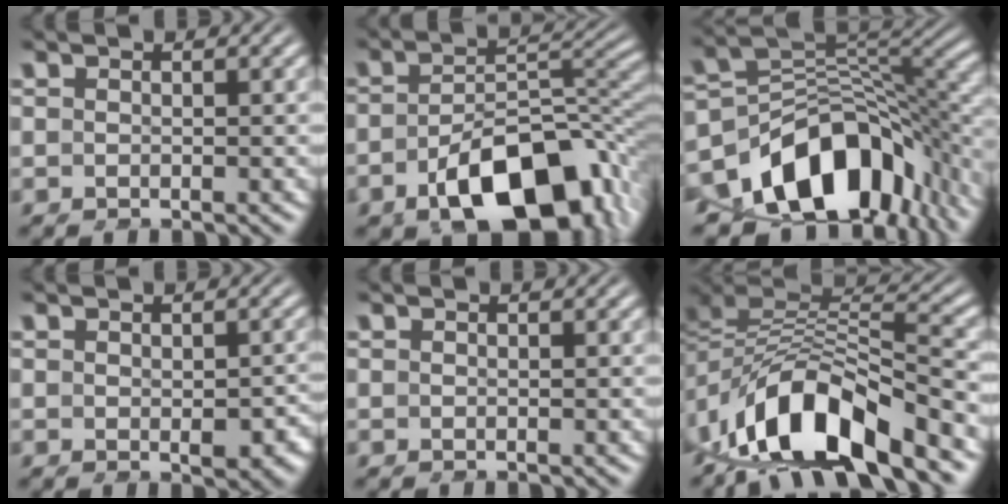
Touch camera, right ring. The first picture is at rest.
{"total": 10.0, "force": [-4.2, 5.2, 7.4], "torque": [-0.087, -0.016, -0.054]}
{"total": 15.3, "force": [-4.3, 10.1, 10.8], "torque": [-0.177, -0.041, -0.048]}
{"total": 2.0, "force": [-0.2, 1.2, 1.6], "torque": [-0.014, -0.004, -0.001]}
{"total": 0.0}
{"total": 10.3, "force": [-2.3, 6.6, 7.5], "torque": [-0.132, -0.021, -0.032]}